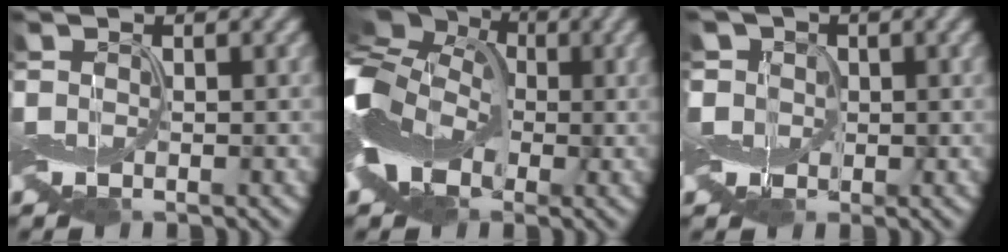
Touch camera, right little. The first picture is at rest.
{"total": 12.7, "force": [-0.9, 9.7, 8.1], "torque": [-0.145, 0.001, -0.042]}
{"total": 2.9, "force": [0.3, 2.8, 0.7], "torque": [-0.024, 0.005, -0.006]}